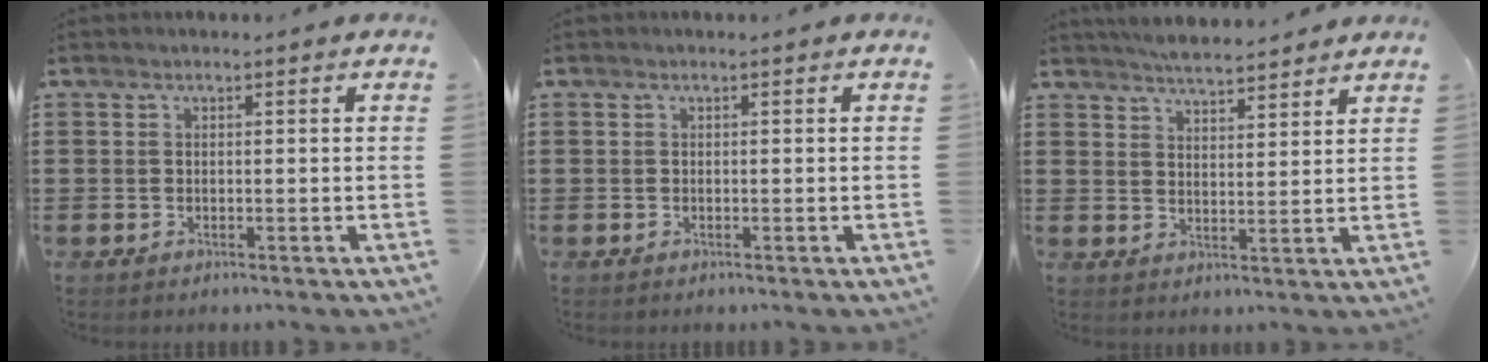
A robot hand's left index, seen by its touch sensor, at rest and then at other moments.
{"total": 0.0}
{"total": 4.1, "force": [4.1, 0.3, 0.6], "torque": [-0.023, -0.011, 0.075]}